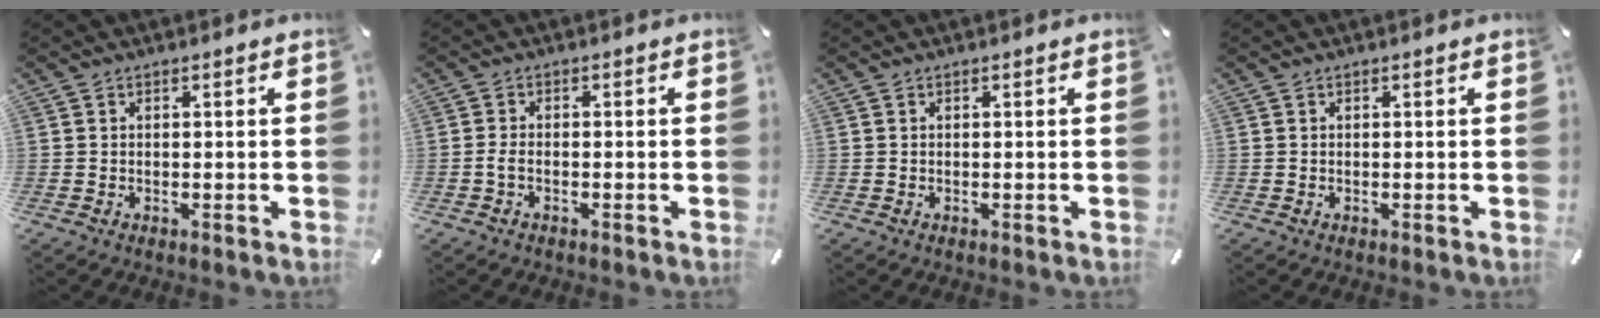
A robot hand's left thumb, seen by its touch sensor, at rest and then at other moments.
{"total": 2.1, "force": [-1.0, 1.0, 1.6], "torque": [-0.035, 0.003, -0.021]}
{"total": 0.0}
{"total": 0.0}